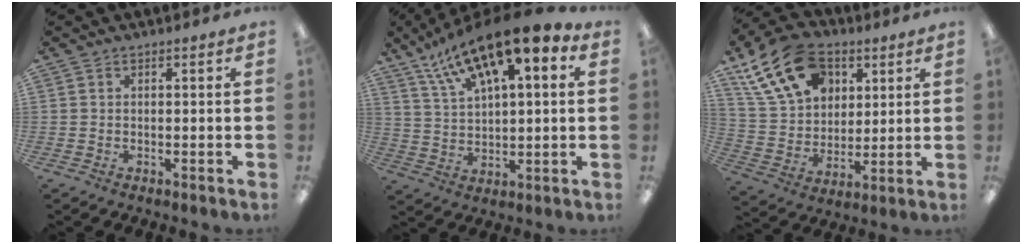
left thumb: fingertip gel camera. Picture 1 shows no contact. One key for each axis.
{"total": 16.0, "fx": 11.0, "fy": 5.2, "fz": 10.3, "tx": -0.189, "ty": -0.063, "tz": 0.191}
{"total": 19.7, "fx": 10.3, "fy": 13.5, "fz": 10.0, "tx": -0.178, "ty": -0.030, "tz": 0.194}